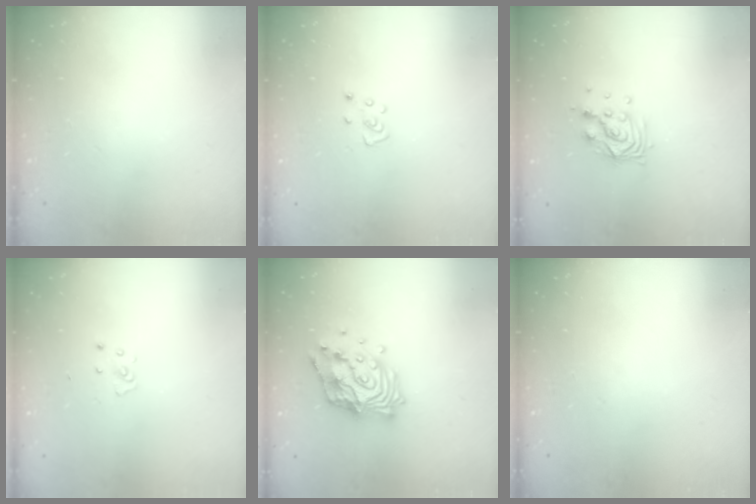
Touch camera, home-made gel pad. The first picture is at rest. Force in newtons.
{"total": 3.8, "press": 3.8, "slide": 0.3}
{"total": 9.5, "press": 9.5, "slide": 0.7}
{"total": 2.6, "press": 2.6, "slide": 0.2}
{"total": 16.3, "press": 16.3, "slide": 1.3}
{"total": 0.0}